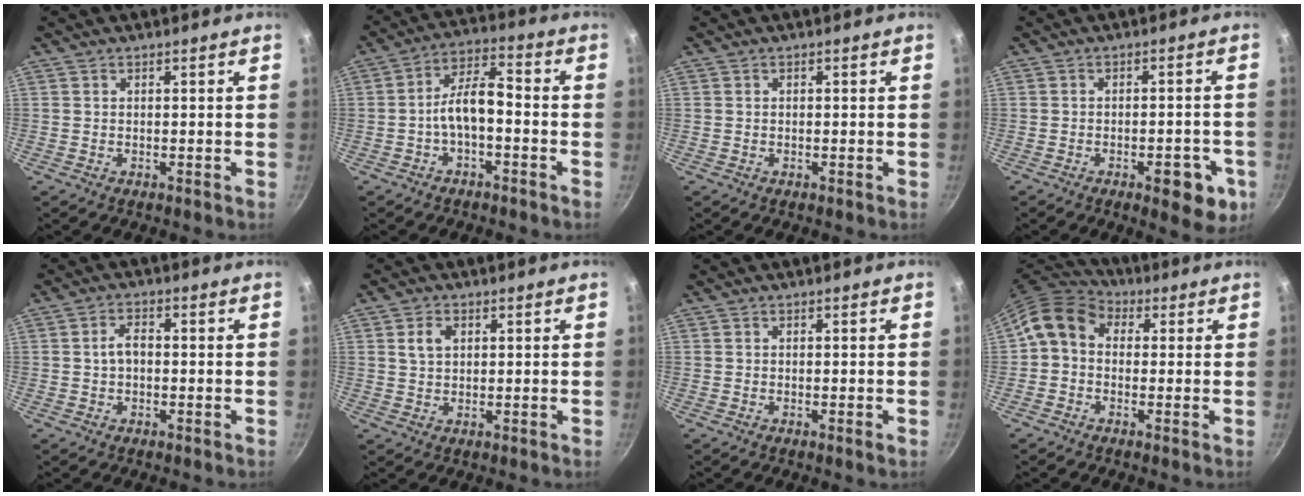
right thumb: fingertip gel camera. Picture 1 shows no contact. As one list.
[{"total": 8.1, "force": [-1.8, 3.8, 6.9], "torque": [-0.121, 0.043, -0.040]}, {"total": 0.0}, {"total": 7.9, "force": [-3.7, 3.2, 6.3], "torque": [-0.059, 0.017, -0.042]}, {"total": 3.2, "force": [-0.2, 2.1, 2.5], "torque": [-0.038, 0.014, -0.008]}, {"total": 3.6, "force": [1.2, 2.4, 2.3], "torque": [-0.038, -0.001, 0.024]}, {"total": 0.7, "force": [-0.3, 0.0, 0.7], "torque": [-0.009, -0.002, -0.005]}, {"total": 9.5, "force": [0.7, 7.5, 5.9], "torque": [-0.098, 0.029, -0.007]}]